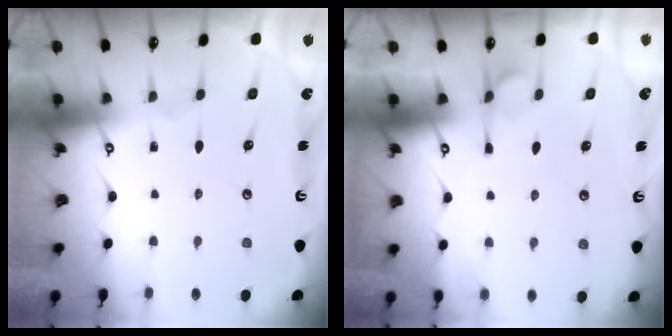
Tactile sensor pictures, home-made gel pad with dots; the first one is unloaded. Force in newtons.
{"total": 3.3, "press": 3.0, "slide": 1.3}